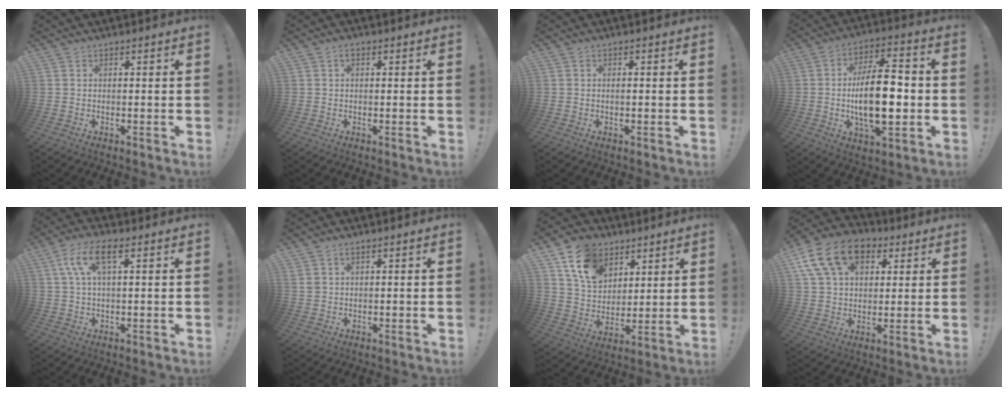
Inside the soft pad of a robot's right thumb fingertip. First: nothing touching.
{"total": 1.5, "force": [0.5, 0.8, 1.1], "torque": [-0.023, 0.003, 0.009]}
{"total": 0.9, "force": [-0.3, 0.0, 0.8], "torque": [-0.014, -0.002, -0.006]}
{"total": 18.1, "force": [-1.7, 7.5, 16.4], "torque": [-0.290, 0.000, -0.035]}
{"total": 9.1, "force": [3.2, 3.3, 7.9], "torque": [-0.145, 0.006, 0.061]}
{"total": 2.4, "force": [1.5, 1.1, 1.5], "torque": [-0.023, -0.004, 0.027]}
{"total": 14.5, "force": [8.2, 10.3, 6.0], "torque": [-0.111, -0.035, 0.163]}
{"total": 17.1, "force": [7.5, 11.6, 10.1], "torque": [-0.168, -0.026, 0.139]}